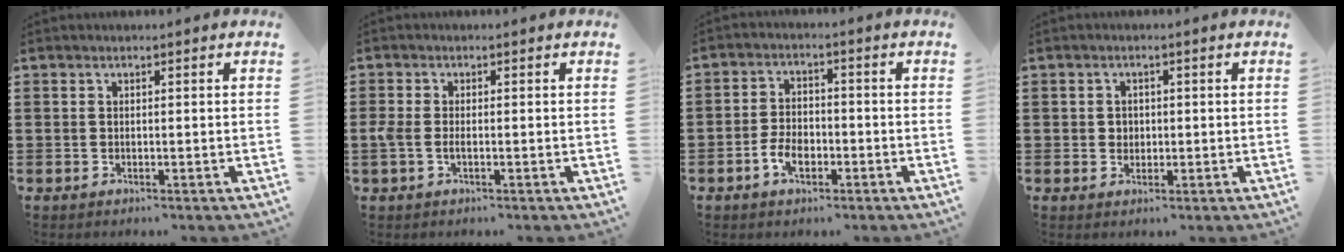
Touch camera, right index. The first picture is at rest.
{"total": 1.8, "force": [-0.5, 0.6, 1.6], "torque": [-0.037, -0.002, -0.012]}
{"total": 4.2, "force": [-1.8, 2.4, 2.9], "torque": [-0.067, -0.002, -0.036]}
{"total": 1.6, "force": [0.1, 1.6, 0.5], "torque": [-0.015, 0.009, 0.000]}